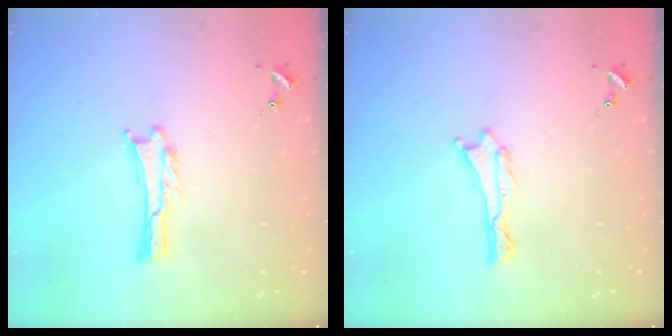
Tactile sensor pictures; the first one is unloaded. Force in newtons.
{"total": 0.0}